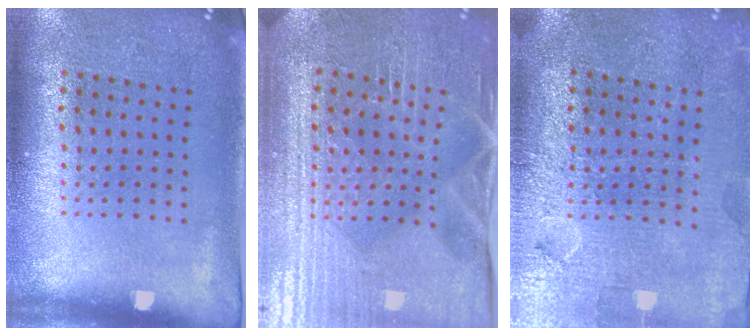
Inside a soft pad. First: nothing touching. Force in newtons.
{"total": 4.3, "press": 4.2, "slide": 1.1}
{"total": 3.8, "press": 3.5, "slide": 1.5}